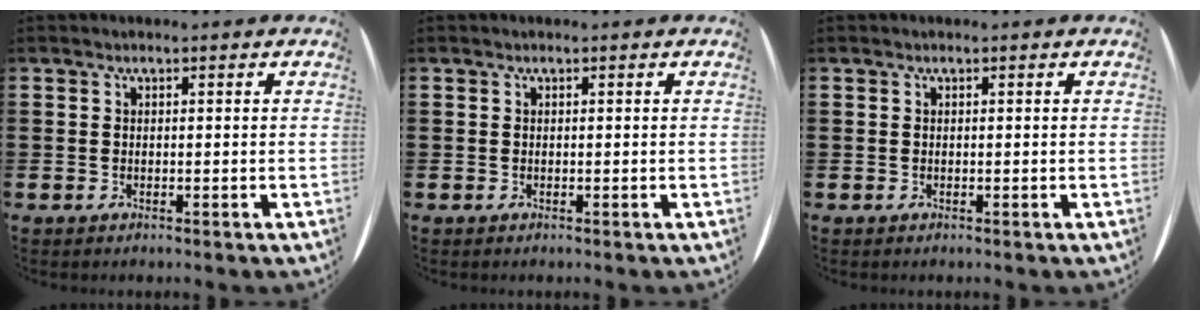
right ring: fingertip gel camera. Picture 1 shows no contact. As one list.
[{"total": 0.0}, {"total": 0.0}]